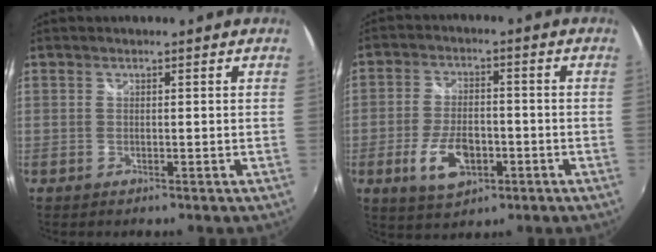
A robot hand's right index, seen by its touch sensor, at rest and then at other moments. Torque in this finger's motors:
{"motor_torque": [1.43, -0.16, 0.27, 0.06]}